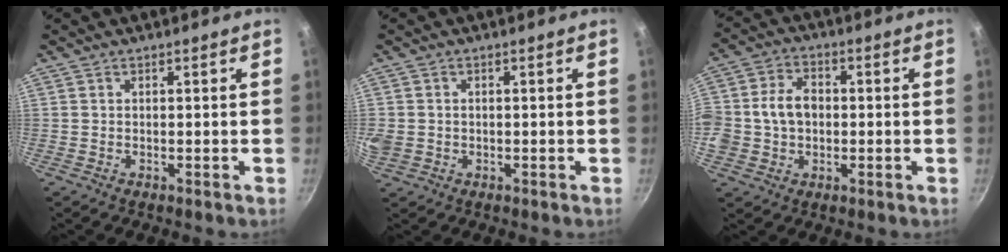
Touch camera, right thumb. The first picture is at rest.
{"total": 5.2, "force": [-0.3, 4.5, 2.6], "torque": [-0.064, 0.003, -0.002]}
{"total": 10.6, "force": [-0.2, 8.3, 6.5], "torque": [-0.115, 0.026, -0.012]}